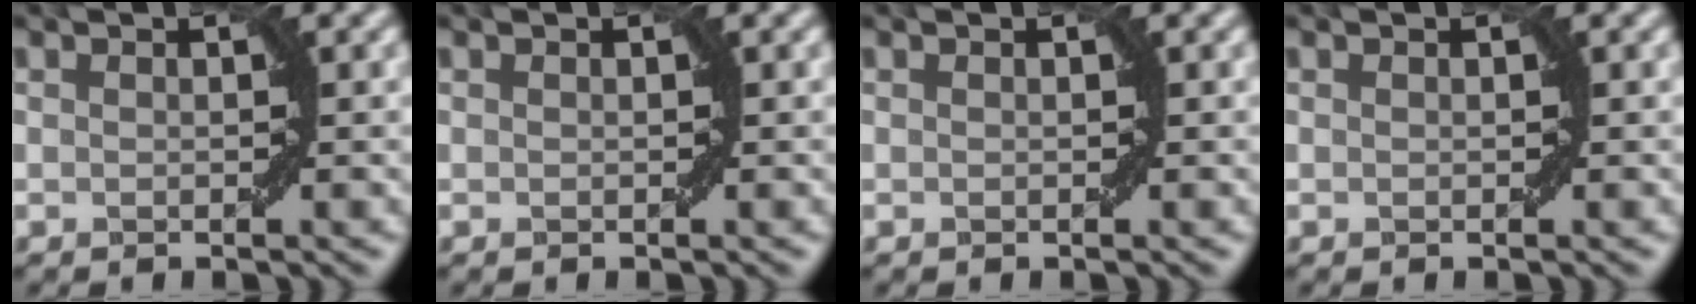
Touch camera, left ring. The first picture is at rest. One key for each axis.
{"total": 0.0}
{"total": 0.0}
{"total": 0.0}